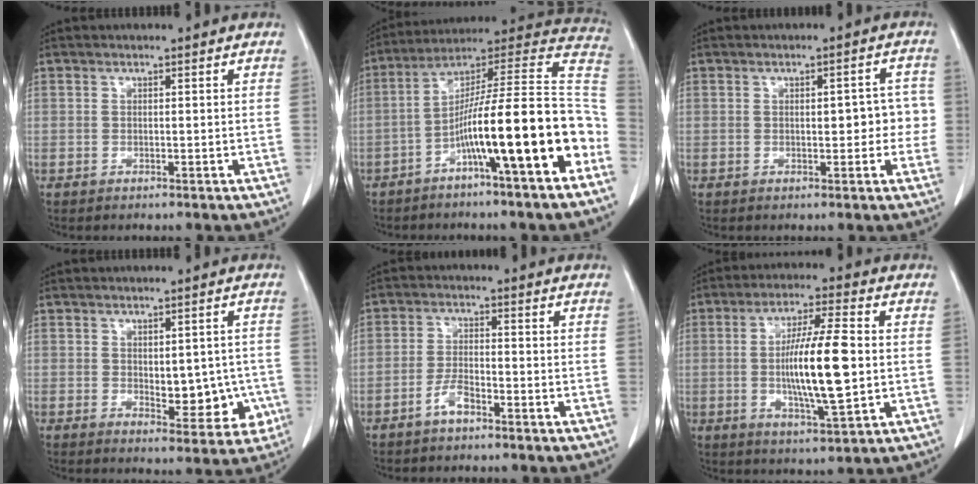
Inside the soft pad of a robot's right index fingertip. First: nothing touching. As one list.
[{"total": 19.9, "force": [-7.5, 0.4, 18.4], "torque": [-0.254, 0.023, -0.127]}, {"total": 4.9, "force": [0.0, 2.4, 4.3], "torque": [-0.043, 0.019, 0.000]}, {"total": 7.5, "force": [-0.9, 4.0, 6.3], "torque": [-0.064, 0.003, 0.001]}, {"total": 3.4, "force": [-2.3, 0.8, 2.3], "torque": [-0.047, 0.004, -0.047]}, {"total": 12.5, "force": [-0.5, 1.3, 12.4], "torque": [-0.224, -0.007, -0.009]}]